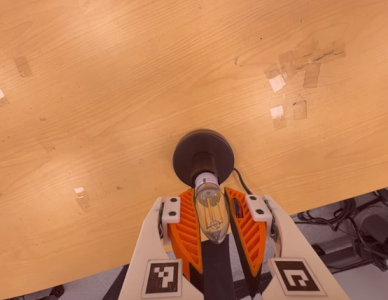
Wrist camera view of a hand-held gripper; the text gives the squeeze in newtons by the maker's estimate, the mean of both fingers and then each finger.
{"total": 12.8, "left": 12.5, "right": 13.0}